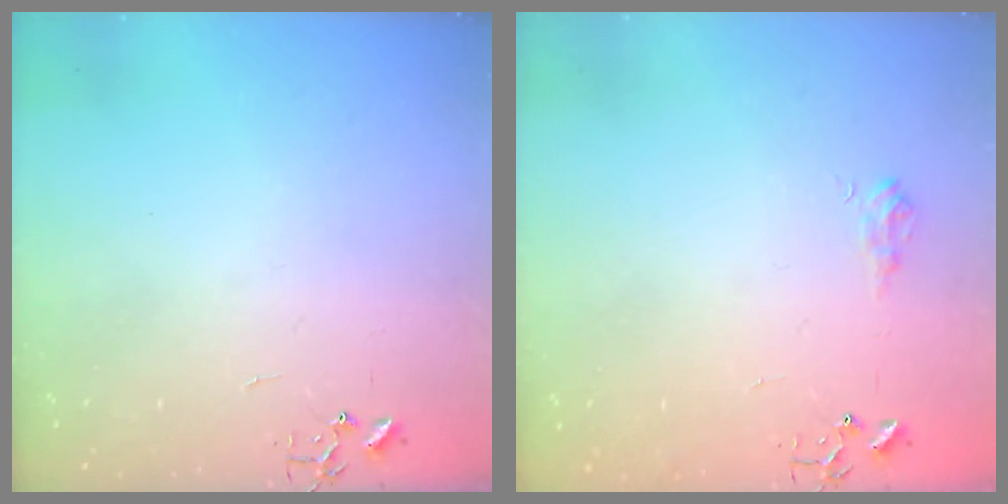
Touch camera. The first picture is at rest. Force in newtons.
{"total": 7.3, "press": 7.3, "slide": 0.8}